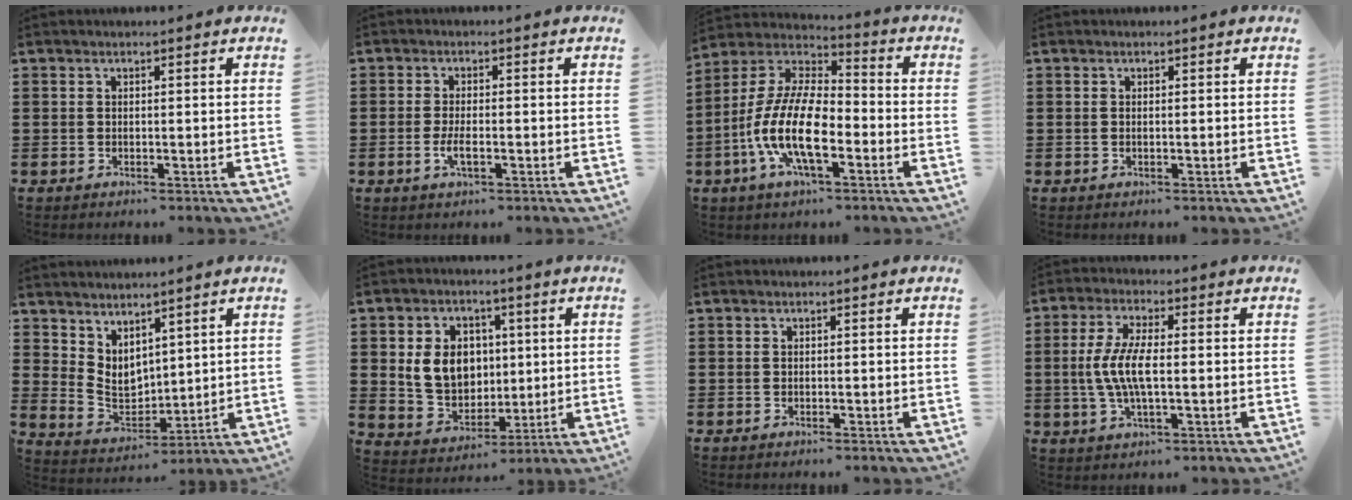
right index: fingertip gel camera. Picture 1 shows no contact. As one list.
[{"total": 2.6, "force": [-0.9, 0.7, 2.3], "torque": [-0.047, -0.002, -0.018]}, {"total": 13.3, "force": [-5.0, 5.4, 11.1], "torque": [-0.265, -0.007, -0.103]}, {"total": 0.0}, {"total": 4.5, "force": [3.3, 2.7, 1.4], "torque": [-0.045, -0.011, 0.064]}, {"total": 8.4, "force": [1.4, 7.0, 4.4], "torque": [-0.094, 0.017, 0.024]}, {"total": 0.0}, {"total": 6.7, "force": [-0.7, 2.1, 6.3], "torque": [-0.139, -0.005, -0.021]}]